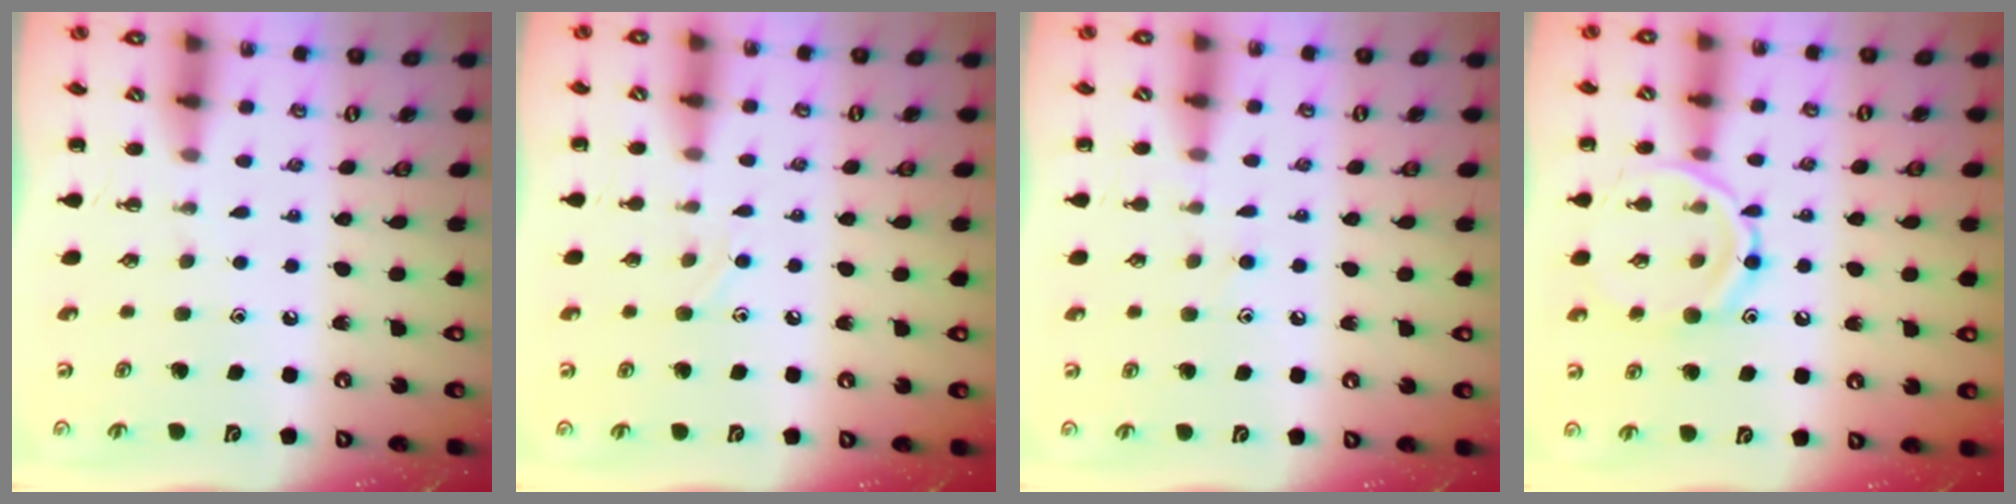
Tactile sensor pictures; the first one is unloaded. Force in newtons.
{"total": 4.0, "press": 3.8, "slide": 1.2}
{"total": 6.8, "press": 6.5, "slide": 2.0}
{"total": 13.1, "press": 13.1, "slide": 0.8}